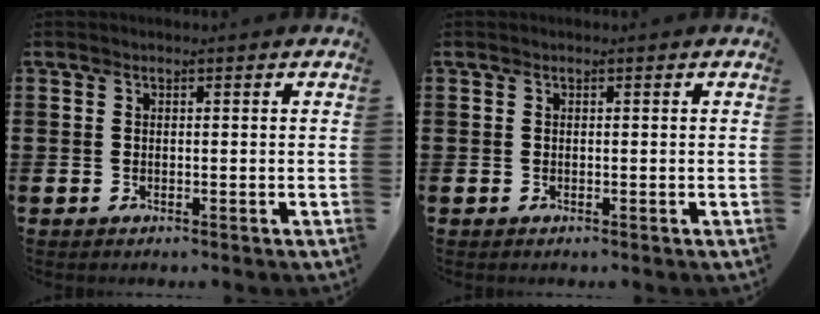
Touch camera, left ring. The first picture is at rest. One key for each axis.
{"total": 0.0}